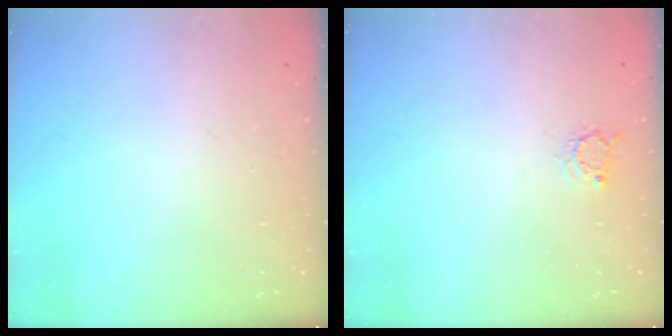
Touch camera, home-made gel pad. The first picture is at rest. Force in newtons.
{"total": 2.8, "press": 2.8, "slide": 0.3}